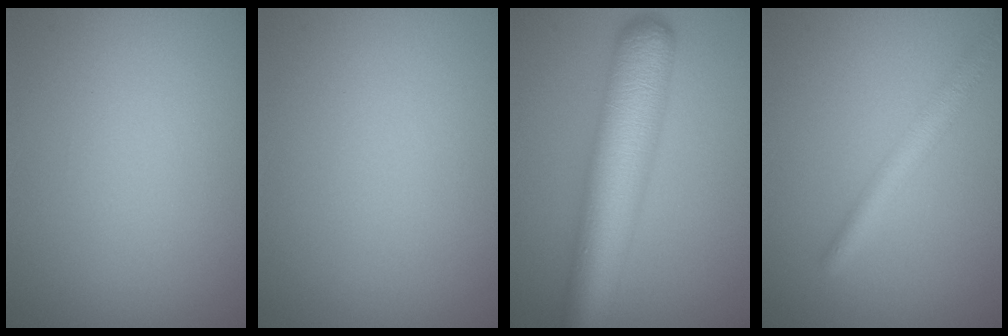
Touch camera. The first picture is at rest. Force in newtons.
{"total": 0.0}
{"total": 9.6, "press": 9.6, "slide": 0.3}
{"total": 2.9, "press": 2.9, "slide": 0.1}